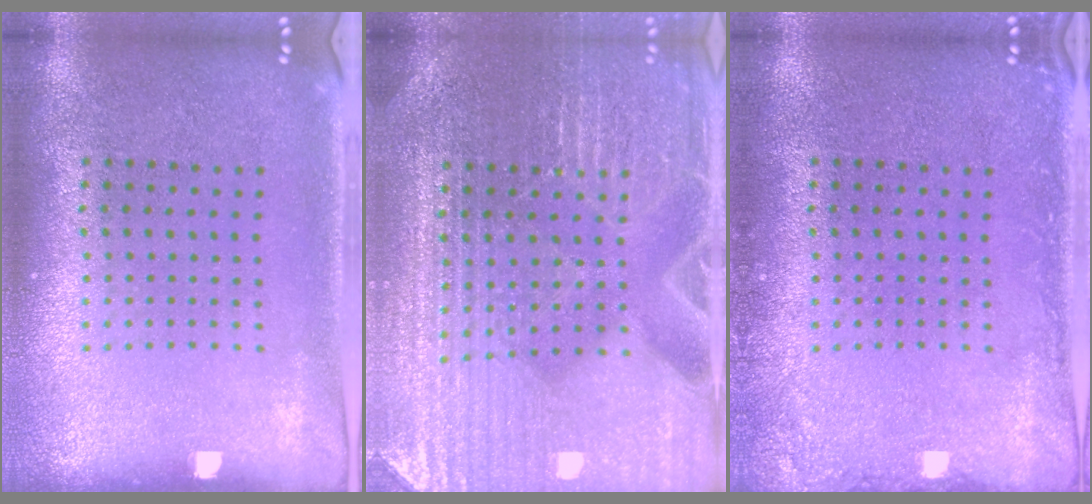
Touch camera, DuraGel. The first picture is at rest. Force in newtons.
{"total": 4.6, "press": 4.4, "slide": 1.4}
{"total": 1.3, "press": 1.3, "slide": 0.1}